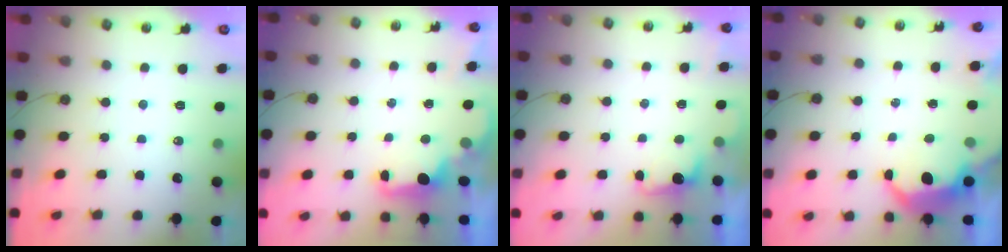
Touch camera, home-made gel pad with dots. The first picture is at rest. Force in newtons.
{"total": 2.2, "press": 2.1, "slide": 0.7}
{"total": 1.3, "press": 1.0, "slide": 0.8}
{"total": 6.5, "press": 6.4, "slide": 0.4}